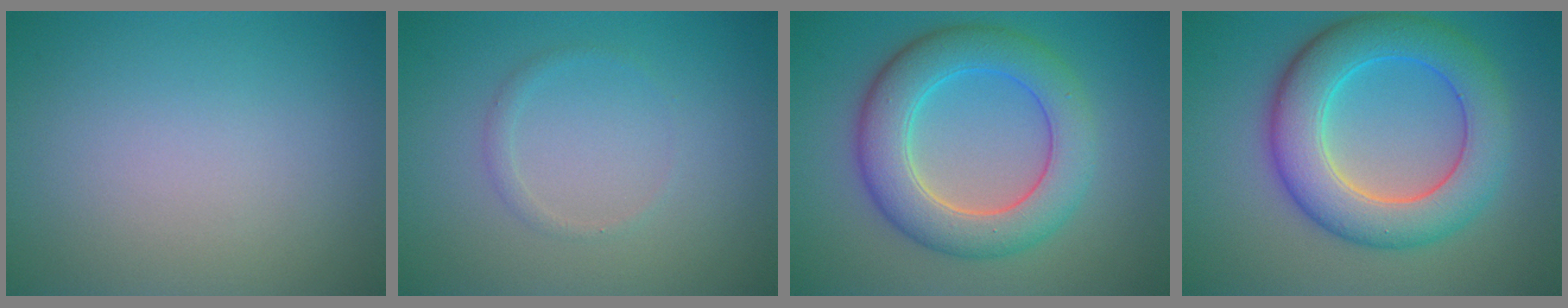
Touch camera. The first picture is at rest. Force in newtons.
{"total": 0.9, "press": 0.9, "slide": 0.0}
{"total": 7.2, "press": 7.2, "slide": 0.5}
{"total": 8.2, "press": 8.2, "slide": 0.2}